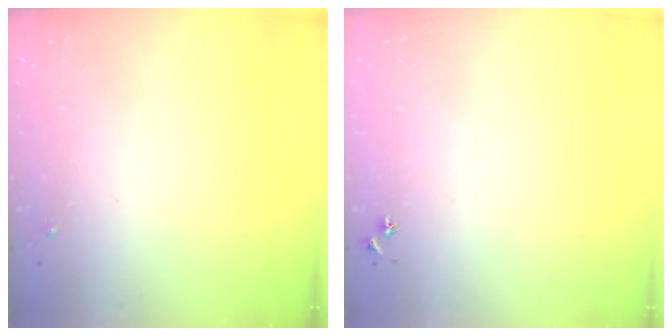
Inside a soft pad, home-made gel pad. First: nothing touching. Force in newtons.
{"total": 2.5, "press": 2.5, "slide": 0.3}